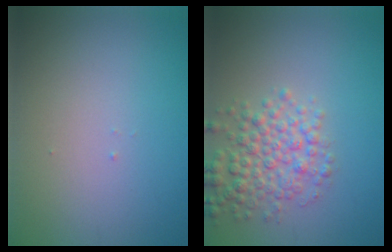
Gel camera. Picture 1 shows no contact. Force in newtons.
{"total": 4.1, "press": 4.1, "slide": 0.1}